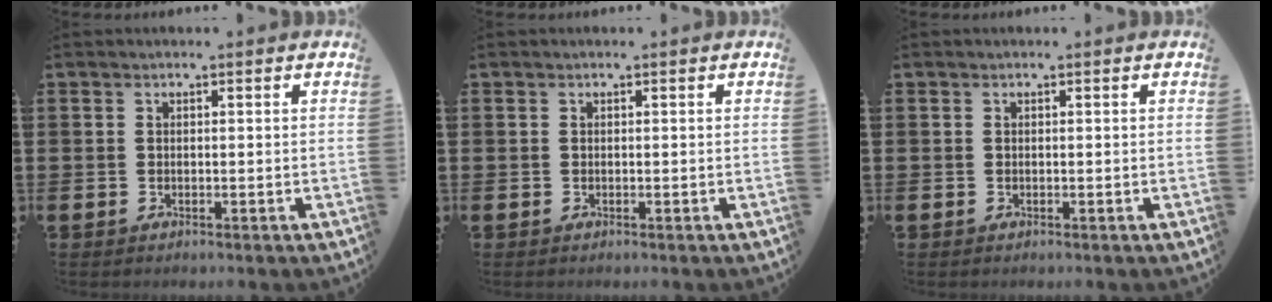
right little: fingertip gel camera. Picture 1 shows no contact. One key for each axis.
{"total": 0.0}
{"total": 0.0}